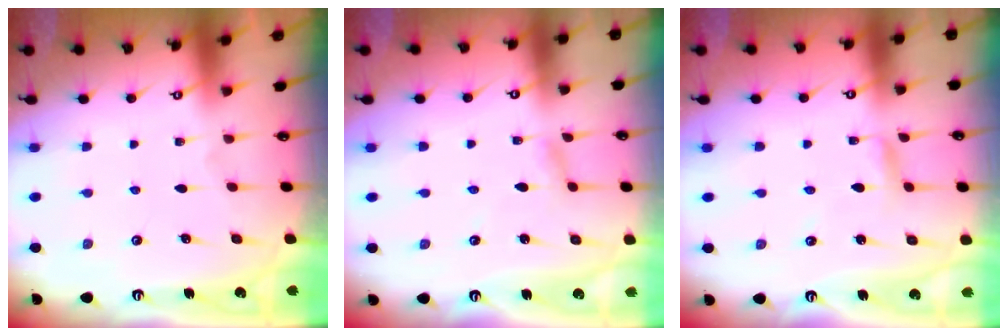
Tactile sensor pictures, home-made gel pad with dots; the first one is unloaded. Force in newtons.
{"total": 2.4, "press": 2.4, "slide": 0.1}
{"total": 2.4, "press": 2.4, "slide": 0.2}